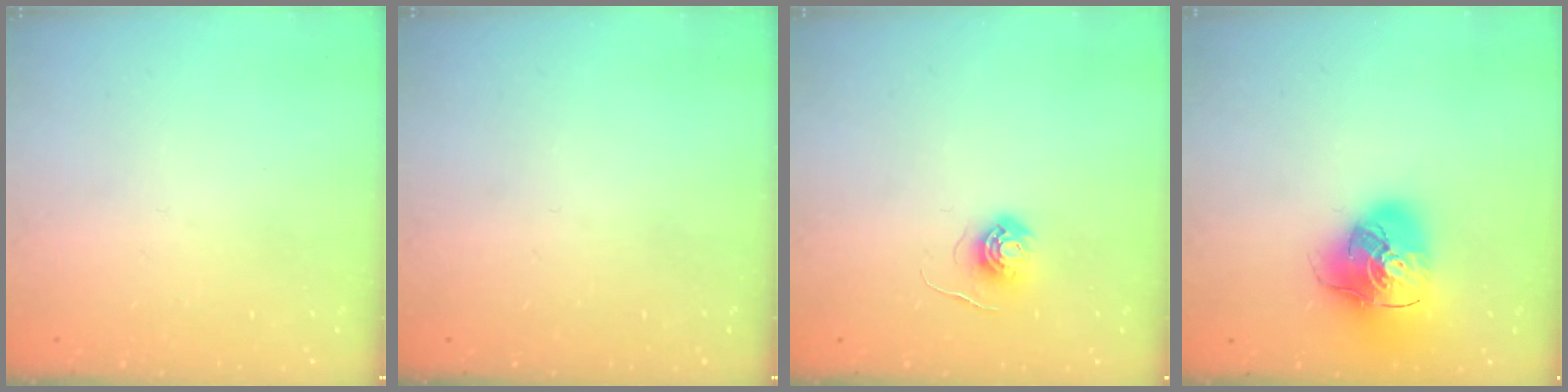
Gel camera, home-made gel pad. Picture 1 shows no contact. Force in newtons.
{"total": 0.0}
{"total": 5.8, "press": 5.8, "slide": 0.3}
{"total": 17.4, "press": 17.2, "slide": 2.7}